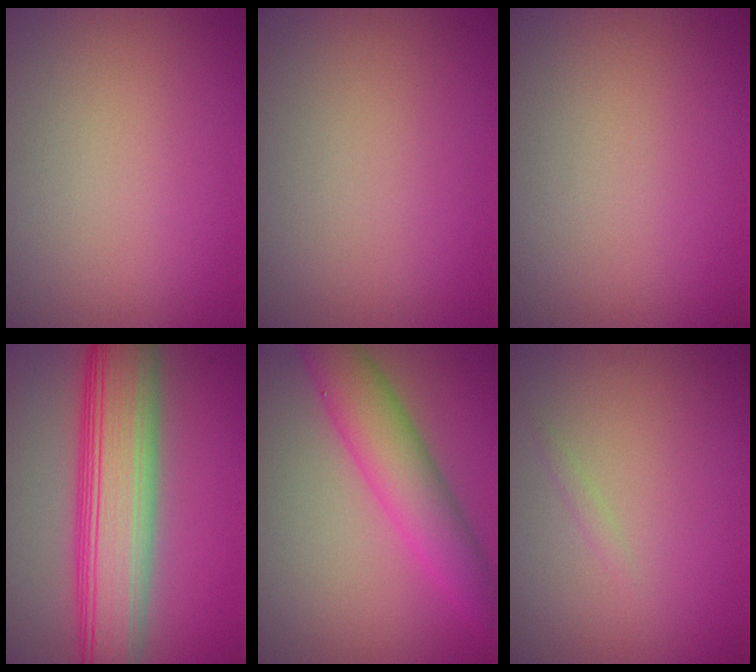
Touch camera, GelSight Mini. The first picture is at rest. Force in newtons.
{"total": 0.0}
{"total": 0.0}
{"total": 9.7, "press": 9.7, "slide": 0.4}
{"total": 5.6, "press": 5.6, "slide": 0.2}
{"total": 0.5, "press": 0.5, "slide": 0.0}